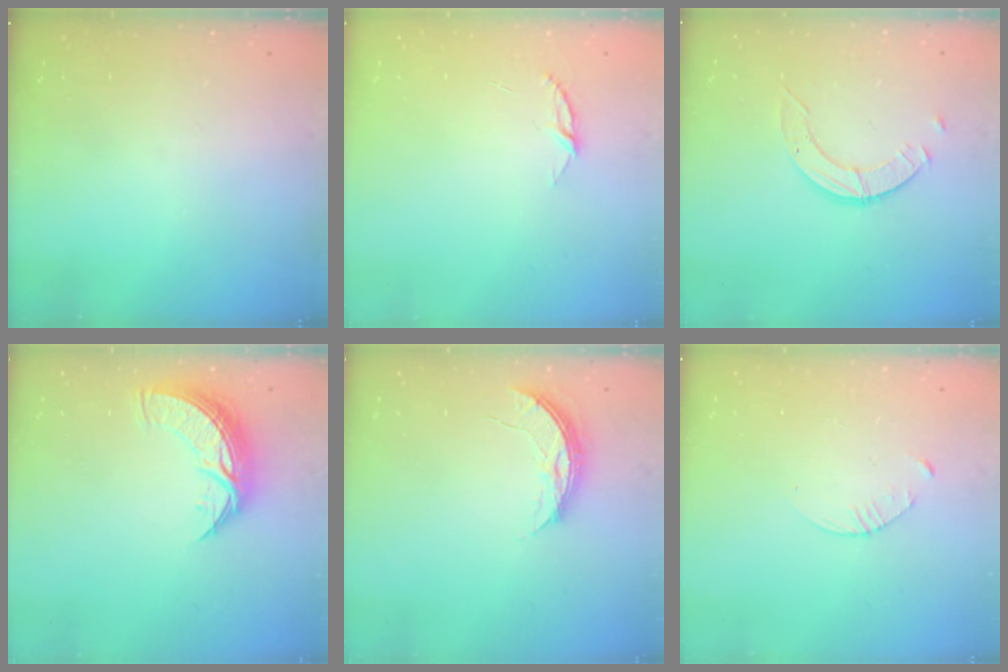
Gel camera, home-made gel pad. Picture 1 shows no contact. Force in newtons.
{"total": 3.9, "press": 3.8, "slide": 0.4}
{"total": 3.5, "press": 3.5, "slide": 0.2}
{"total": 9.5, "press": 9.5, "slide": 0.8}
{"total": 5.6, "press": 5.6, "slide": 0.5}
{"total": 3.8, "press": 3.7, "slide": 0.5}